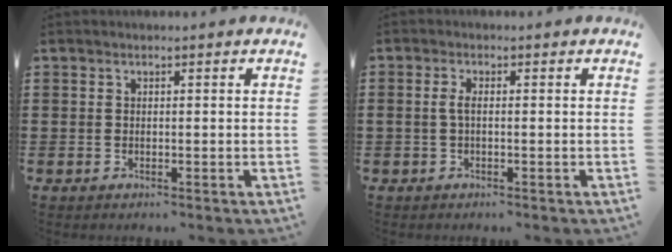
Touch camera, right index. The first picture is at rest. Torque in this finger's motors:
{"motor_torque": [0.39, -0.31, 0.24, 0.08]}